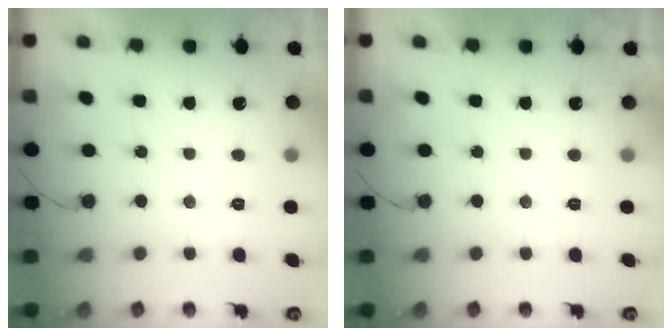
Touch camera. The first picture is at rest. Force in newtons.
{"total": 1.6, "press": 1.6, "slide": 0.0}